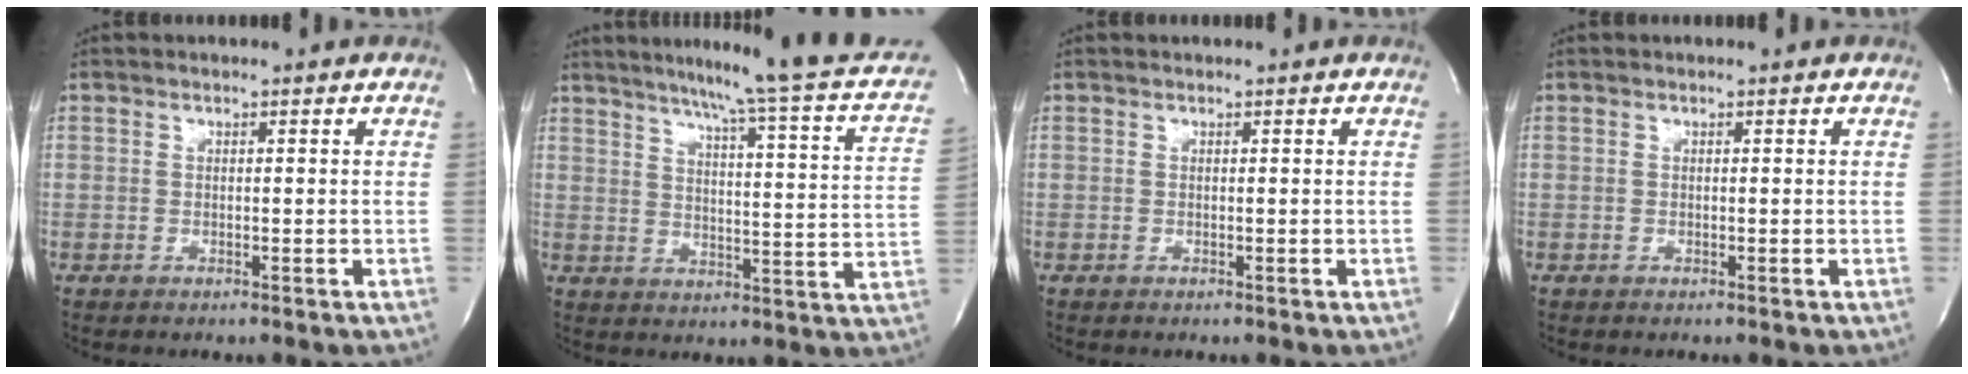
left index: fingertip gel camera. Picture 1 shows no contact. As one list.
[{"total": 21.4, "force": [17.1, 0.5, 12.8], "torque": [-0.181, -0.033, 0.200]}, {"total": 0.0}, {"total": 0.0}]